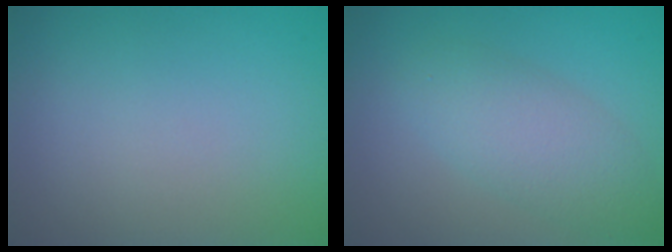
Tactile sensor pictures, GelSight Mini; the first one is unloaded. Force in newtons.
{"total": 4.2, "press": 4.2, "slide": 0.0}